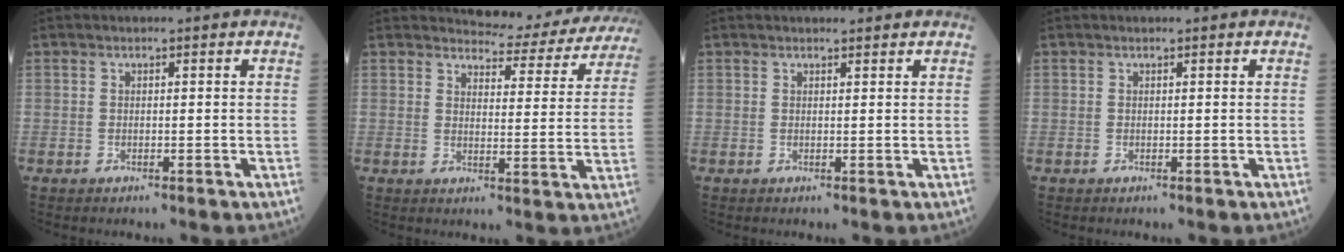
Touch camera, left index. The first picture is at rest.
{"total": 12.5, "force": [12.2, 2.1, 1.4], "torque": [-0.004, -0.038, 0.126]}
{"total": 2.6, "force": [2.5, 0.4, 0.7], "torque": [-0.009, 0.014, 0.030]}
{"total": 0.0}